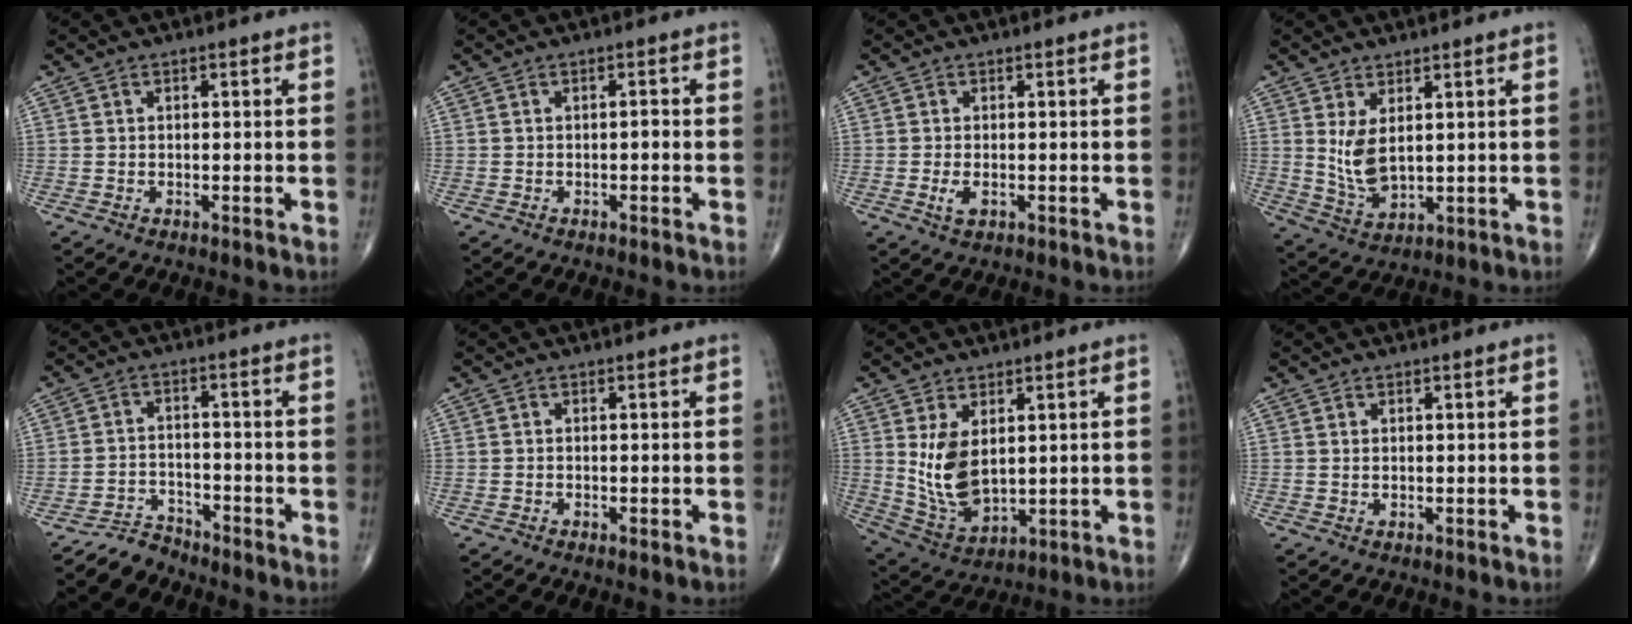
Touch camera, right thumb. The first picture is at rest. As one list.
[{"total": 1.0, "force": [-0.3, 0.5, 0.8], "torque": [-0.008, 0.002, -0.008]}, {"total": 2.5, "force": [-0.7, 1.3, 2.0], "torque": [-0.043, -0.004, -0.011]}, {"total": 6.3, "force": [1.7, 3.0, 5.2], "torque": [-0.097, -0.021, 0.047]}, {"total": 4.3, "force": [-4.1, 1.3, -0.6], "torque": [0.018, 0.028, -0.077]}, {"total": 0.6, "force": [-0.3, 0.2, 0.5], "torque": [-0.012, -0.002, -0.005]}, {"total": 10.0, "force": [2.1, 5.7, 7.9], "torque": [-0.140, -0.022, 0.060]}, {"total": 0.0}]